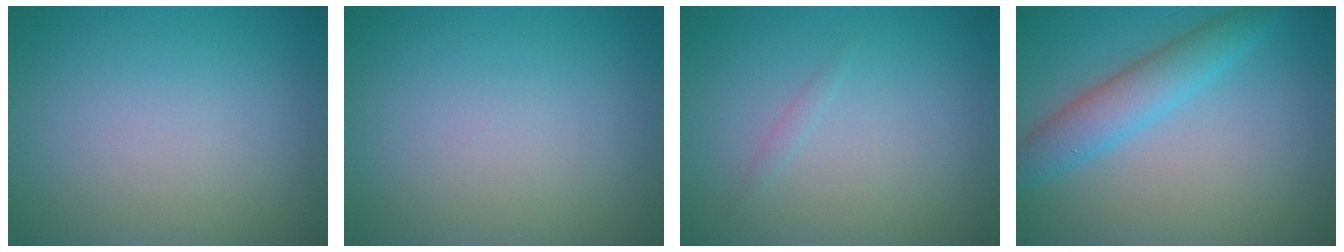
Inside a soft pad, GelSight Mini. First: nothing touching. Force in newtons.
{"total": 0.0}
{"total": 0.6, "press": 0.6, "slide": 0.0}
{"total": 3.9, "press": 3.9, "slide": 0.1}